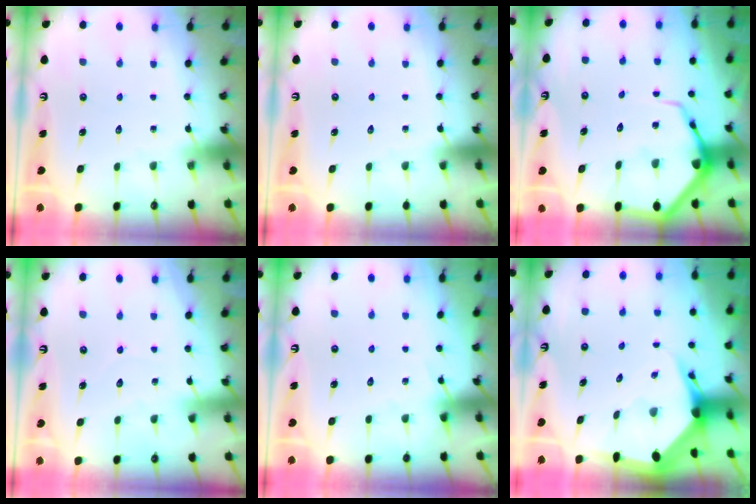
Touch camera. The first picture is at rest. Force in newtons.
{"total": 0.0}
{"total": 7.5, "press": 7.5, "slide": 0.7}
{"total": 3.7, "press": 3.7, "slide": 0.1}
{"total": 4.9, "press": 4.9, "slide": 0.6}
{"total": 5.2, "press": 5.1, "slide": 0.7}